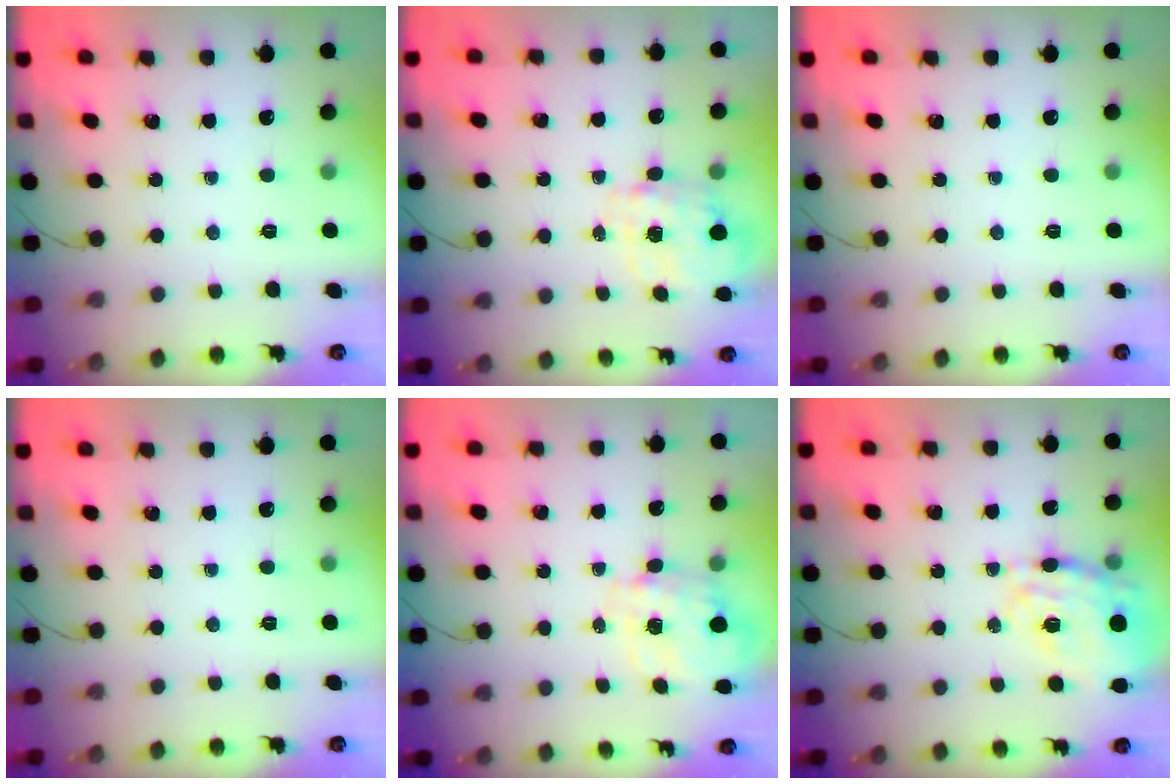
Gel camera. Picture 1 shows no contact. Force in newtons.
{"total": 3.6, "press": 3.5, "slide": 0.7}
{"total": 0.0}
{"total": 0.0}
{"total": 2.7, "press": 2.5, "slide": 1.0}
{"total": 21.4, "press": 21.1, "slide": 3.6}